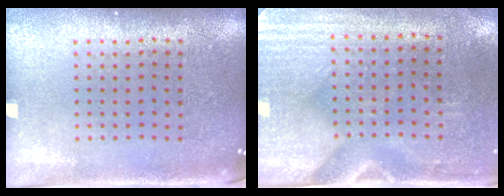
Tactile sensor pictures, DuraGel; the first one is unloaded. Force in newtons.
{"total": 3.1, "press": 2.7, "slide": 1.6}